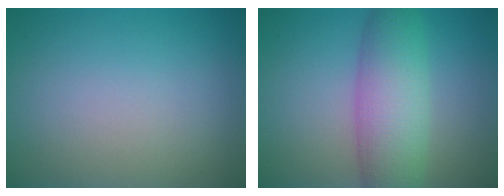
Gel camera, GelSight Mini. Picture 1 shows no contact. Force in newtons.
{"total": 6.7, "press": 6.7, "slide": 0.1}